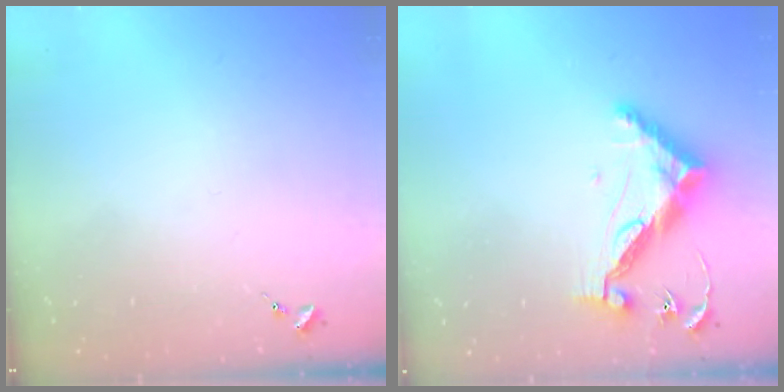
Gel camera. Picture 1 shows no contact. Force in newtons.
{"total": 12.7, "press": 12.7, "slide": 0.5}